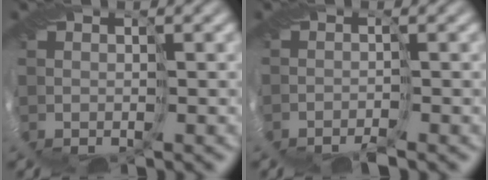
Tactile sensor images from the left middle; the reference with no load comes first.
{"total": 1.7, "force": [-1.7, -0.2, 0.2], "torque": [0.005, 0.002, -0.037]}